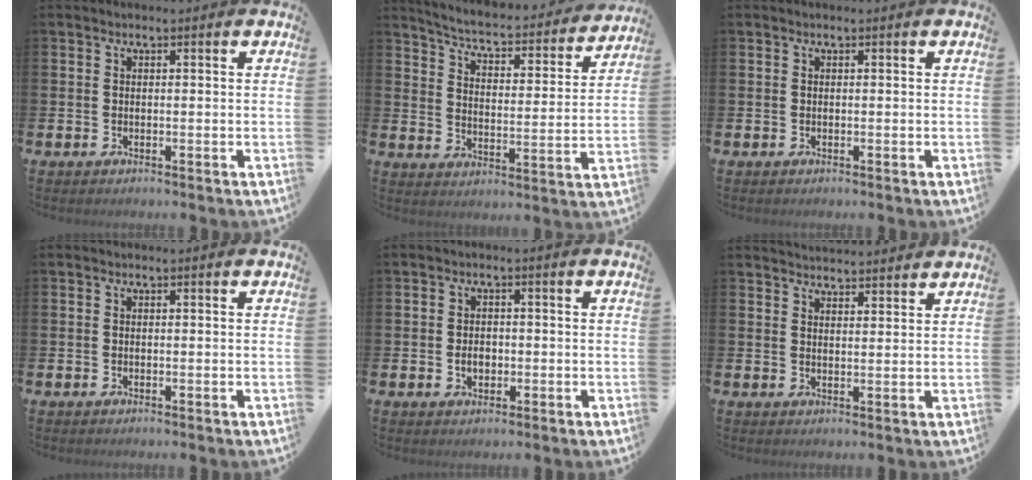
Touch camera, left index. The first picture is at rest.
{"total": 4.8, "force": [4.6, 0.7, 1.4], "torque": [-0.053, -0.040, 0.070]}
{"total": 0.0}
{"total": 0.0}
{"total": 2.3, "force": [-0.3, 1.6, 1.6], "torque": [-0.010, -0.002, -0.013]}
{"total": 3.5, "force": [3.5, 0.2, -0.1], "torque": [-0.006, -0.019, 0.065]}